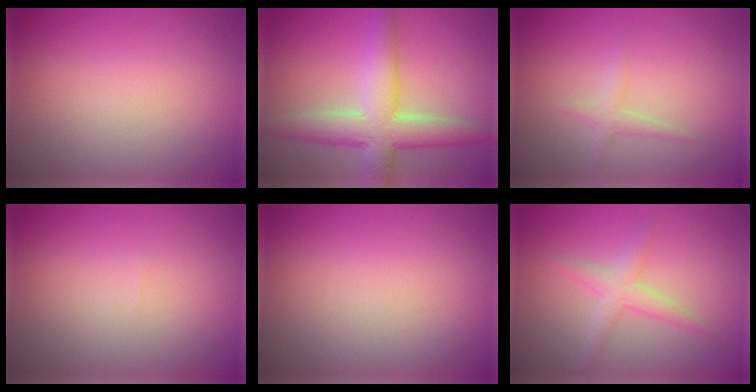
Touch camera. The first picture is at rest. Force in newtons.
{"total": 6.6, "press": 6.5, "slide": 0.3}
{"total": 1.3, "press": 1.3, "slide": 0.1}
{"total": 0.0}
{"total": 0.0}
{"total": 2.4, "press": 2.4, "slide": 0.0}